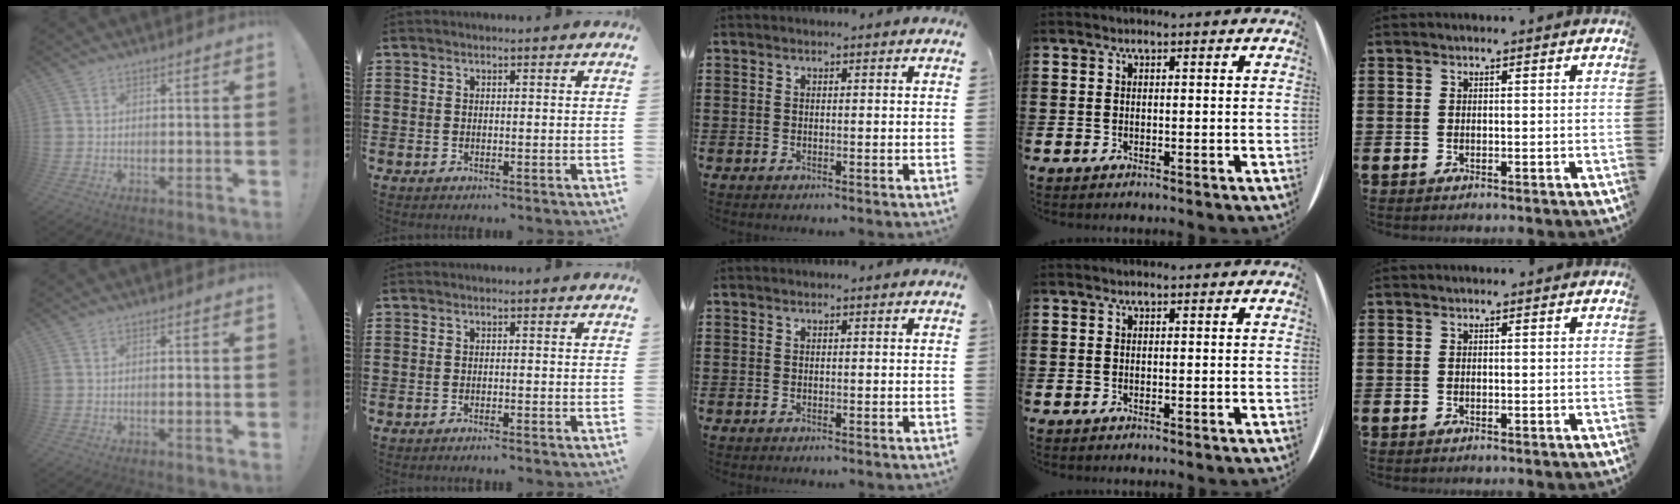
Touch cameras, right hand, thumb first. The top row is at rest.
{"thumb": {"total": 1.4, "force": [-0.5, -0.1, 1.3], "torque": [-0.020, -0.001, -0.010]}, "index": {"total": 0.9, "force": [-0.9, -0.1, 0.2], "torque": [-0.006, 0.000, -0.017]}}